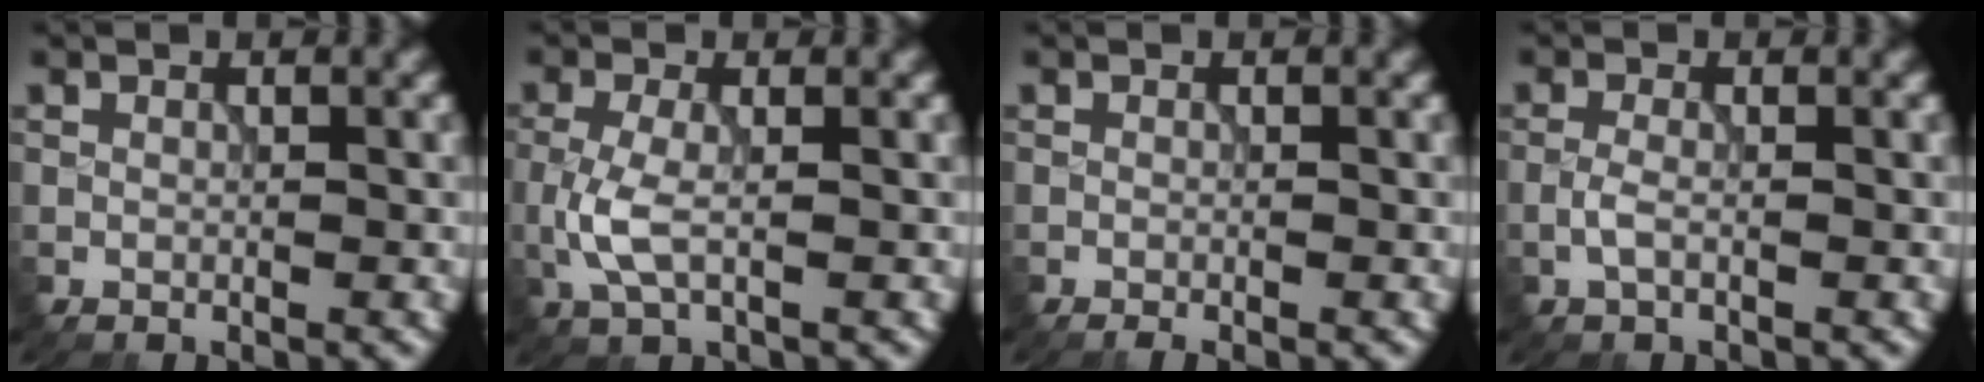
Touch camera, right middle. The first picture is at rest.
{"total": 3.0, "force": [-0.6, 1.2, 2.7], "torque": [-0.073, -0.004, -0.017]}
{"total": 0.7, "force": [-0.6, 0.0, 0.4], "torque": [-0.003, -0.002, -0.012]}
{"total": 1.4, "force": [-0.5, 0.5, 1.2], "torque": [-0.030, 0.001, -0.016]}